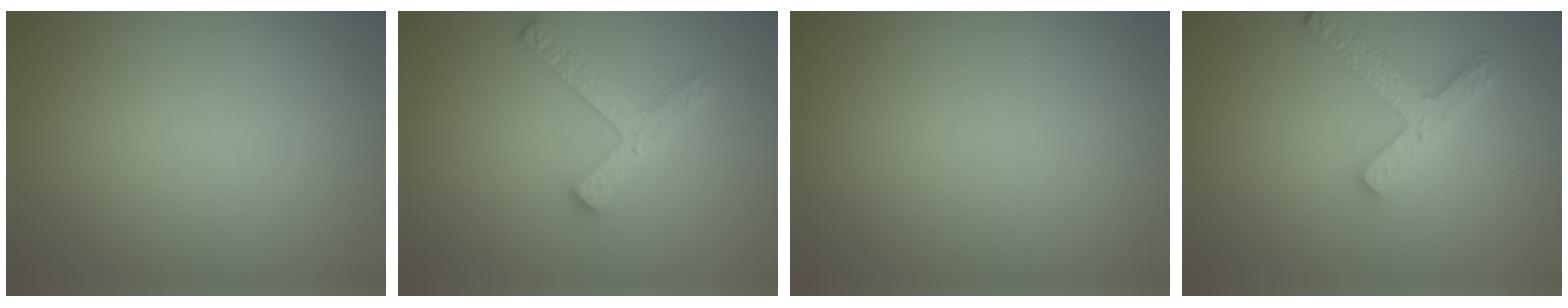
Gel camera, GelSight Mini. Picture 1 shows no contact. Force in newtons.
{"total": 2.6, "press": 2.5, "slide": 0.6}
{"total": 0.0}
{"total": 3.7, "press": 3.0, "slide": 2.2}